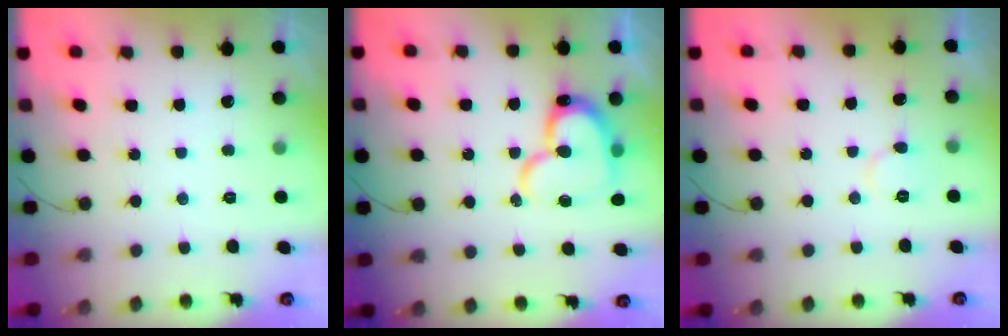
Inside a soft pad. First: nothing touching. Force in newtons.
{"total": 16.3, "press": 16.3, "slide": 1.2}
{"total": 3.6, "press": 3.6, "slide": 0.5}